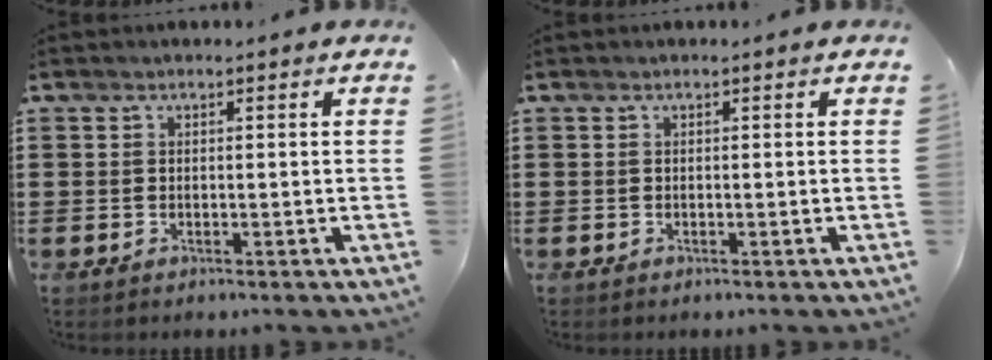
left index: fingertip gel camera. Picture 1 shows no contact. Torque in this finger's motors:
{"motor_torque": [0.00, 0.00, 0.00, 0.00]}